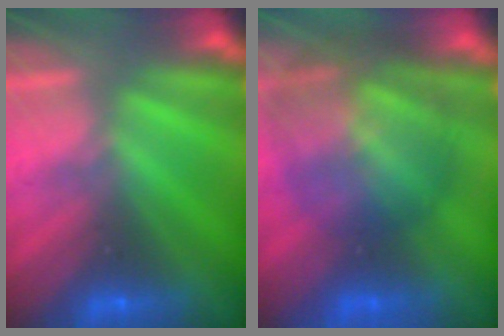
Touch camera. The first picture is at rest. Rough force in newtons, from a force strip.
{"total": 7.8}